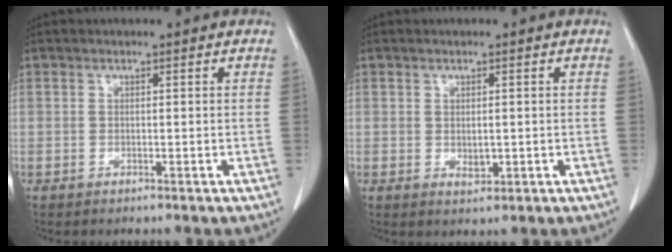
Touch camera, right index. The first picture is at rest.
{"total": 1.8, "force": [-0.1, 1.0, 1.5], "torque": [-0.023, -0.004, 0.004]}